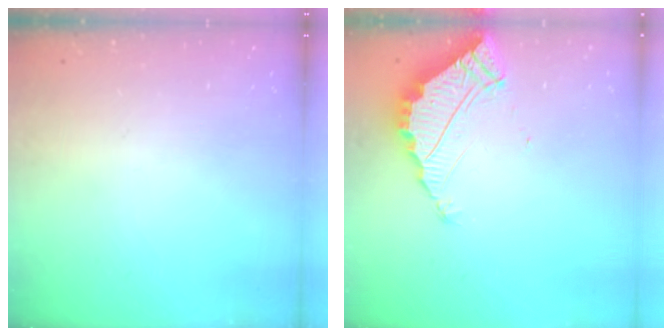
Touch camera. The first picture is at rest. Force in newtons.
{"total": 5.3, "press": 5.2, "slide": 0.3}